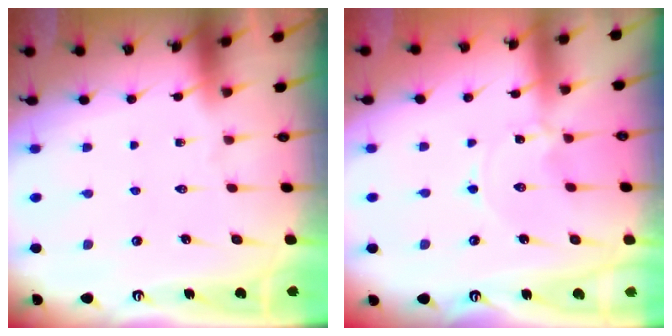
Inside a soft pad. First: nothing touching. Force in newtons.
{"total": 0.0}